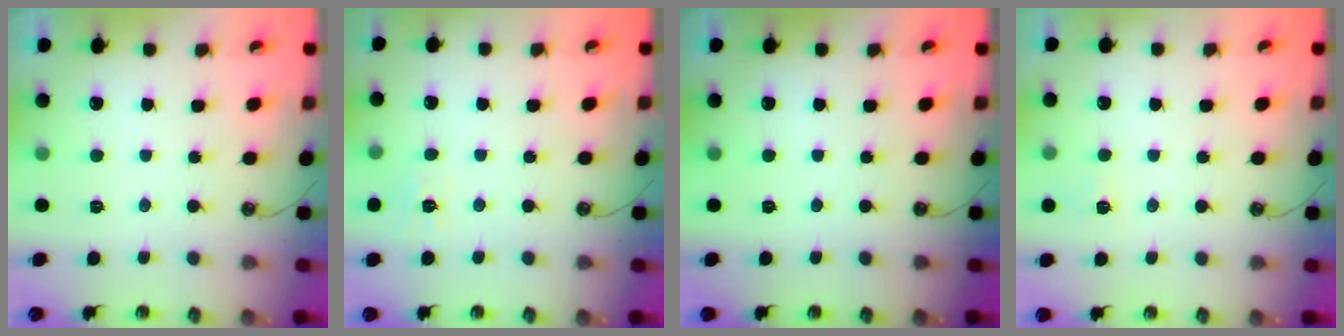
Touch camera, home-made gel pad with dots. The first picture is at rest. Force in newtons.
{"total": 6.3, "press": 6.3, "slide": 0.6}
{"total": 0.0}
{"total": 3.4, "press": 3.4, "slide": 0.4}